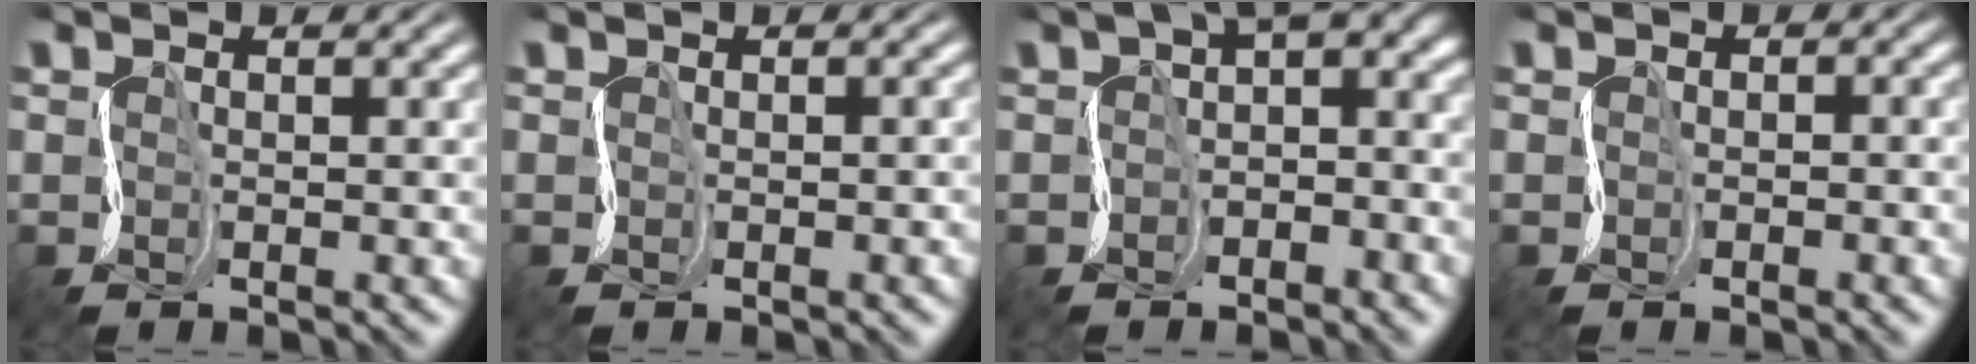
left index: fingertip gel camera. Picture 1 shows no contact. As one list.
[{"total": 0.9, "force": [-0.3, 0.4, 0.7], "torque": [-0.002, 0.000, -0.003]}, {"total": 4.9, "force": [-0.2, 2.9, 4.0], "torque": [-0.047, 0.008, -0.015]}, {"total": 0.8, "force": [-0.4, 0.5, 0.5], "torque": [-0.004, 0.000, -0.009]}]